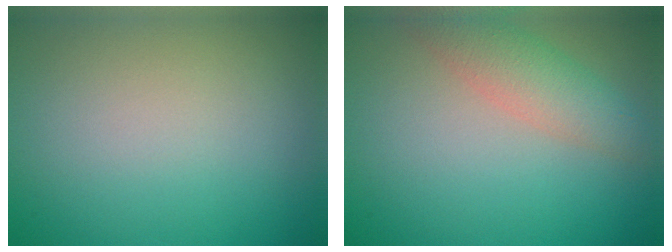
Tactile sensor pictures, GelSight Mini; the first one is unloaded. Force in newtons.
{"total": 3.8, "press": 3.8, "slide": 0.1}